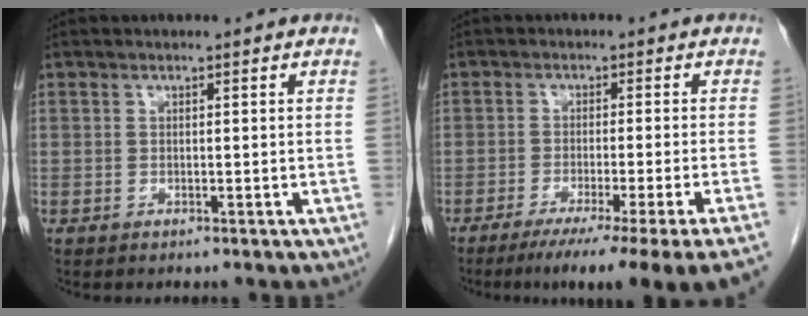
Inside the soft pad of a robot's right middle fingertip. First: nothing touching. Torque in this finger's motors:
{"motor_torque": [0.43, -0.41, 0.15, 0.06]}